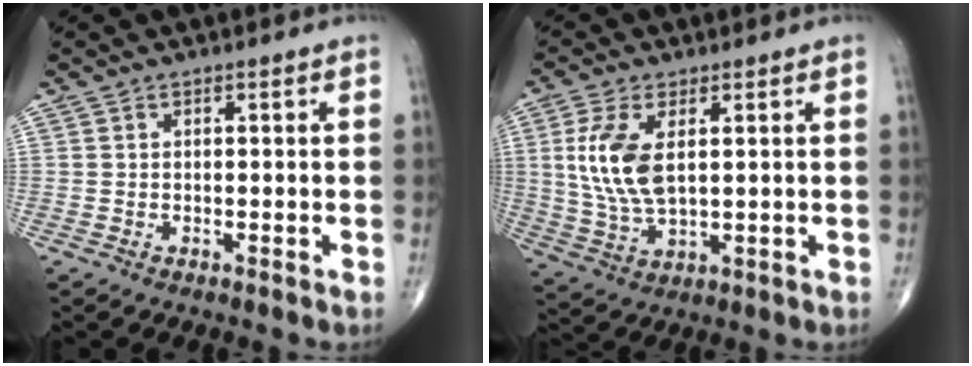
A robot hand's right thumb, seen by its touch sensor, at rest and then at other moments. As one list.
[{"total": 10.4, "force": [2.1, 5.0, 8.9], "torque": [-0.194, -0.008, 0.050]}]